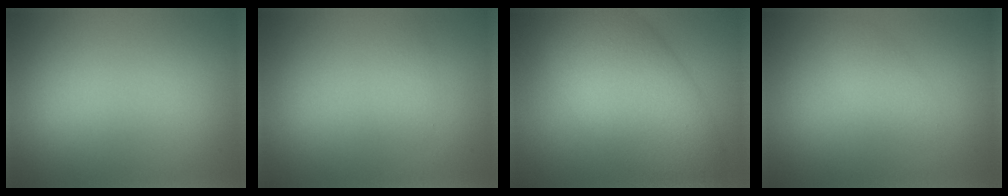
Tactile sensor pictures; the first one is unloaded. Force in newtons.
{"total": 1.1, "press": 1.1, "slide": 0.0}
{"total": 10.3, "press": 10.3, "slide": 0.4}
{"total": 1.7, "press": 1.7, "slide": 0.1}